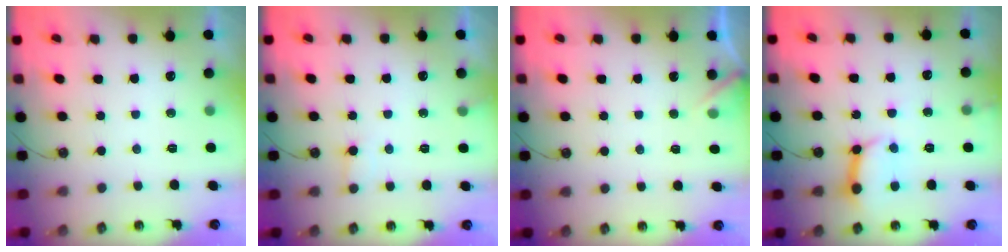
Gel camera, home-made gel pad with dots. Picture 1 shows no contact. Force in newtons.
{"total": 6.3, "press": 6.3, "slide": 0.4}
{"total": 3.9, "press": 3.8, "slide": 0.4}
{"total": 10.1, "press": 10.0, "slide": 1.1}